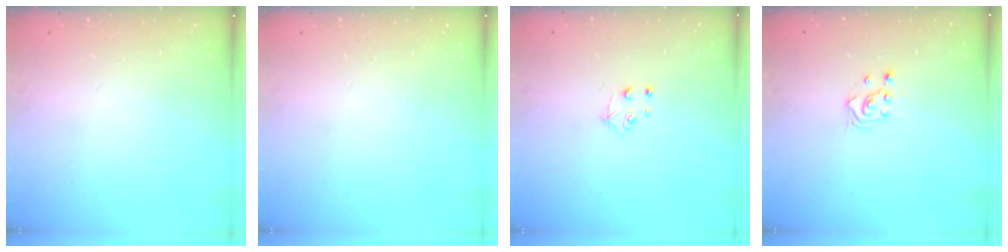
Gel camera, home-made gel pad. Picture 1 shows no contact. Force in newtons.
{"total": 0.0}
{"total": 4.0, "press": 3.9, "slide": 0.4}
{"total": 2.3, "press": 2.3, "slide": 0.3}